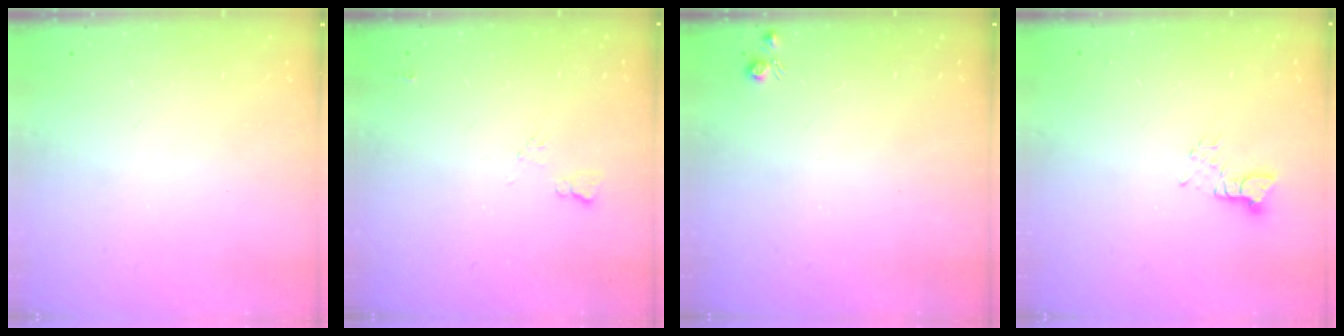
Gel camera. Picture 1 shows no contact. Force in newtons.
{"total": 5.9, "press": 5.8, "slide": 0.9}
{"total": 4.3, "press": 4.2, "slide": 0.7}
{"total": 2.5, "press": 2.5, "slide": 0.1}